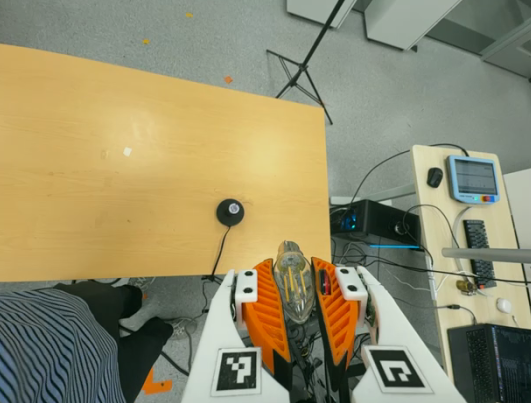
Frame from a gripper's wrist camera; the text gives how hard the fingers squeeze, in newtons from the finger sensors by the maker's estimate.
{"total": 20.4, "left": 24.8, "right": 15.9}